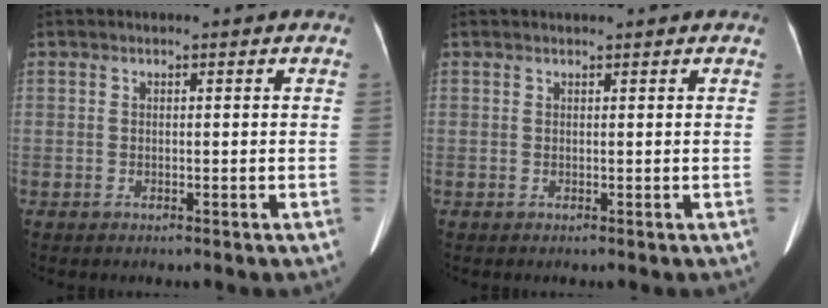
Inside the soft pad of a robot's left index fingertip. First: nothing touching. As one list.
[{"total": 0.9, "force": [0.9, 0.0, 0.2], "torque": [-0.006, 0.015, 0.018]}]